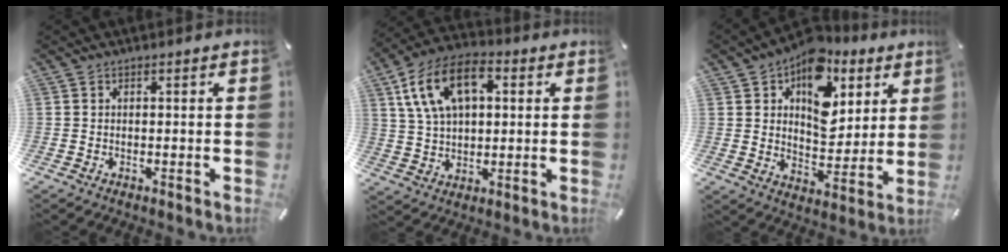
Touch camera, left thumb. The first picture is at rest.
{"total": 13.6, "force": [5.1, 8.7, 9.2], "torque": [-0.193, 0.005, 0.092]}
{"total": 16.0, "force": [7.6, 10.5, 9.4], "torque": [-0.127, -0.044, 0.136]}